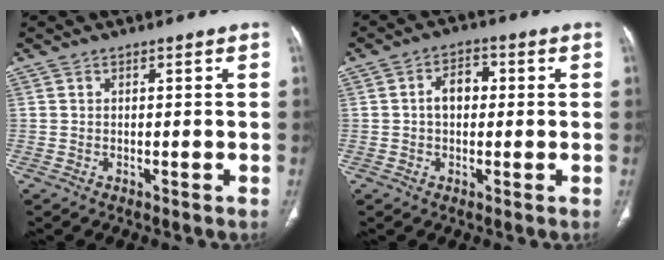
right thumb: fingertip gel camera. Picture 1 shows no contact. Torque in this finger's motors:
{"motor_torque": [0.68, 1.30, 0.53, 0.65, 0.00]}